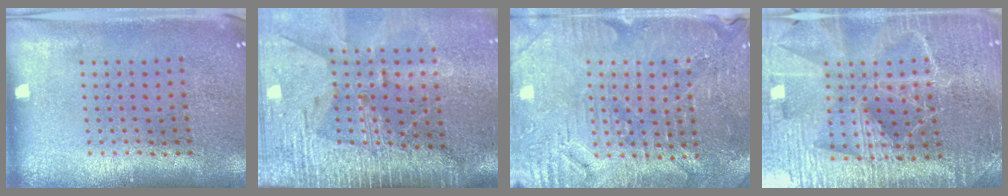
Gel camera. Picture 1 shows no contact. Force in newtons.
{"total": 4.0, "press": 3.5, "slide": 2.0}
{"total": 3.7, "press": 3.6, "slide": 0.6}
{"total": 4.7, "press": 4.4, "slide": 1.7}